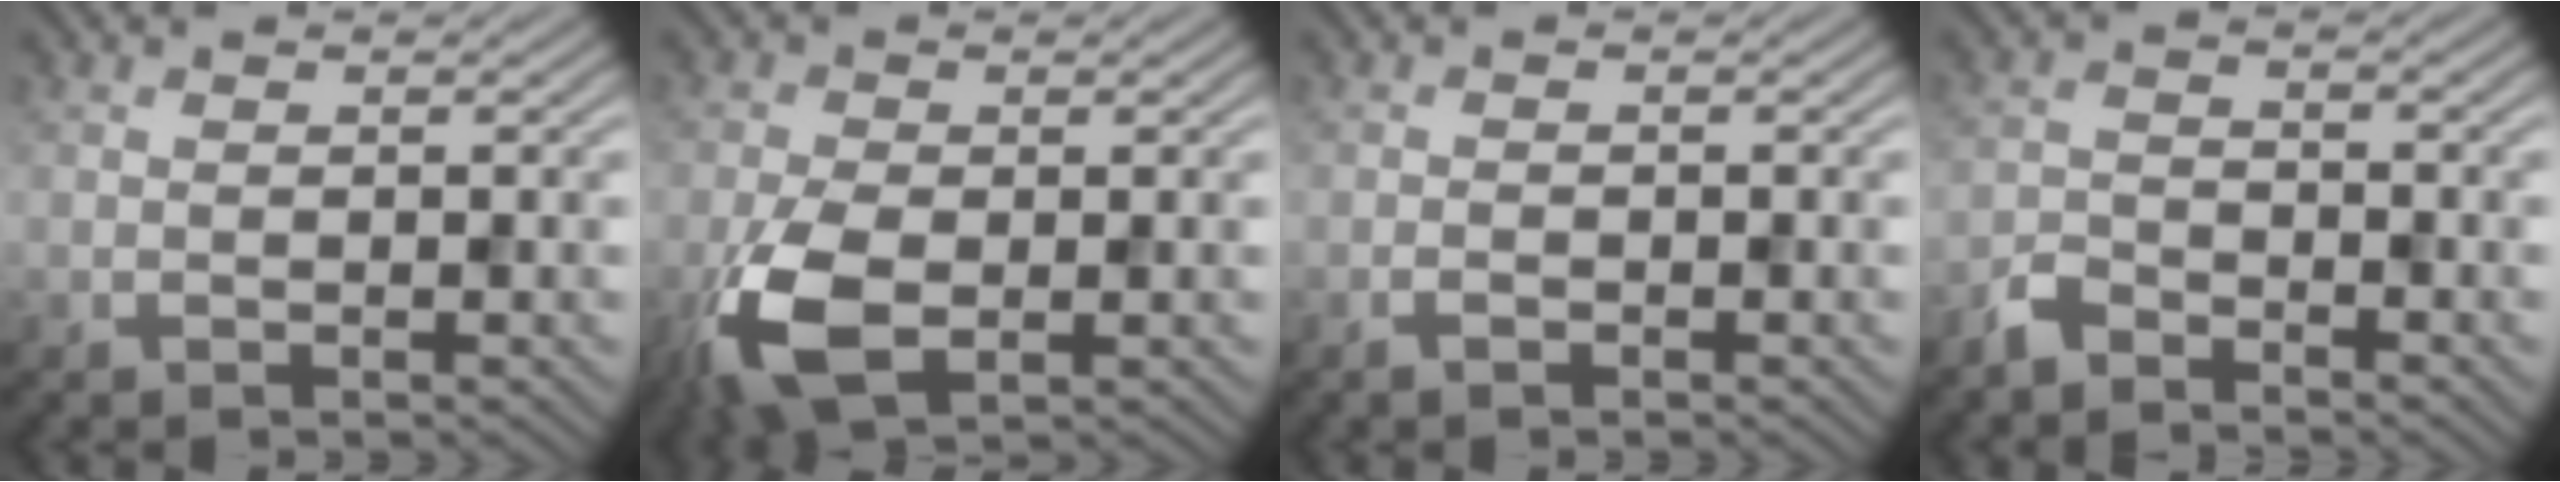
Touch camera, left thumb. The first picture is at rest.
{"total": 7.3, "force": [-2.4, 4.0, 5.7], "torque": [-0.139, -0.016, -0.050]}
{"total": 1.0, "force": [-0.7, 0.3, 0.6], "torque": [-0.012, 0.000, -0.013]}
{"total": 2.9, "force": [-2.5, 1.0, 0.9], "torque": [-0.019, 0.000, -0.063]}